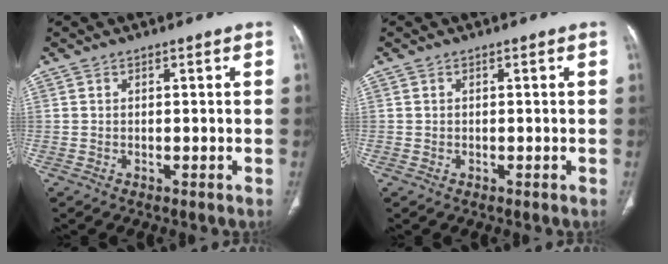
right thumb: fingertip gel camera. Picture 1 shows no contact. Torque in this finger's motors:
{"motor_torque": [-0.42, -0.08, -0.46, 0.12, -0.03]}